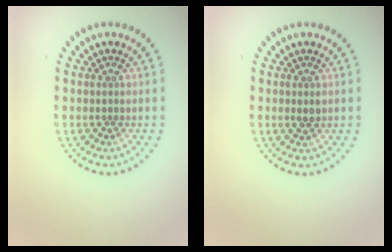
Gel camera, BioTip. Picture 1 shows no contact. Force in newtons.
{"total": 0.7, "press": 0.7, "slide": 0.3}